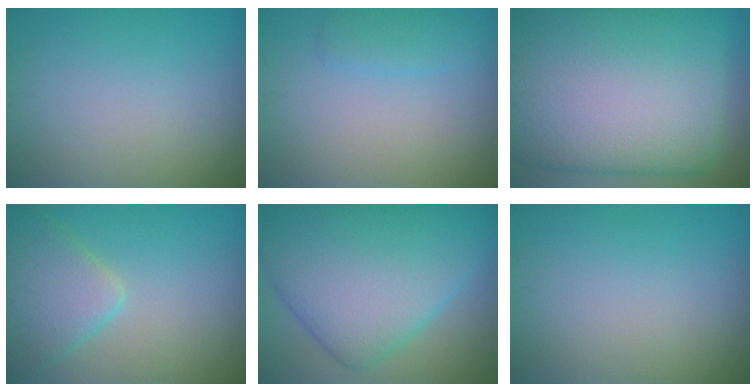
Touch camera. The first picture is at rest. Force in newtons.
{"total": 1.5, "press": 1.5, "slide": 0.1}
{"total": 22.1, "press": 22.1, "slide": 0.7}
{"total": 4.9, "press": 4.9, "slide": 0.3}
{"total": 12.4, "press": 12.4, "slide": 0.2}
{"total": 0.0}